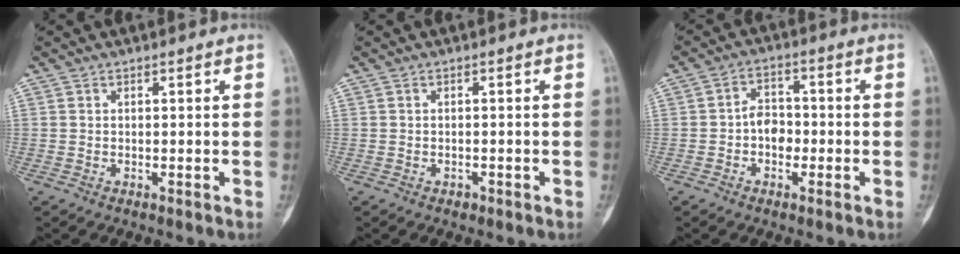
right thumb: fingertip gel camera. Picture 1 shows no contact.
{"total": 0.8, "force": [-0.6, 0.5, 0.3], "torque": [-0.001, 0.001, -0.009]}
{"total": 4.9, "force": [-1.2, 3.5, 3.3], "torque": [-0.030, 0.018, -0.029]}